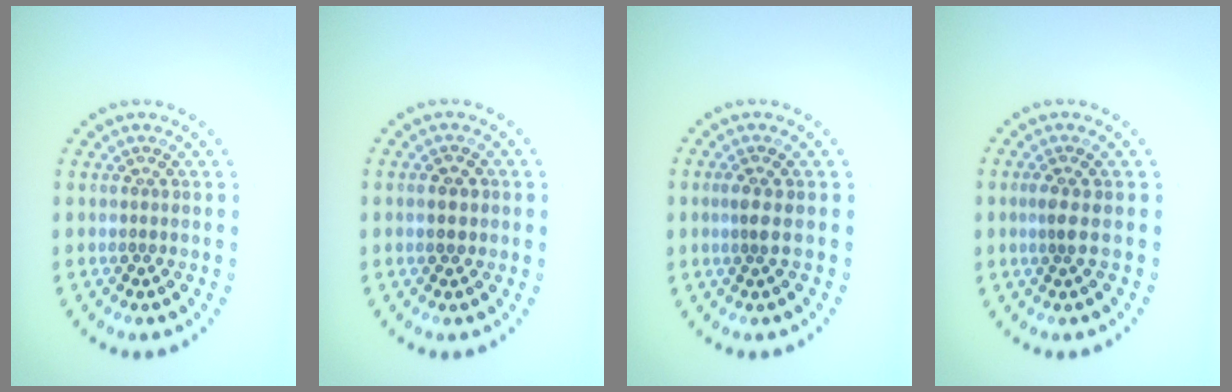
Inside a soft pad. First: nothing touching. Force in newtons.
{"total": 1.8, "press": 1.8, "slide": 0.1}
{"total": 1.6, "press": 1.3, "slide": 1.0}
{"total": 1.5, "press": 1.2, "slide": 0.9}